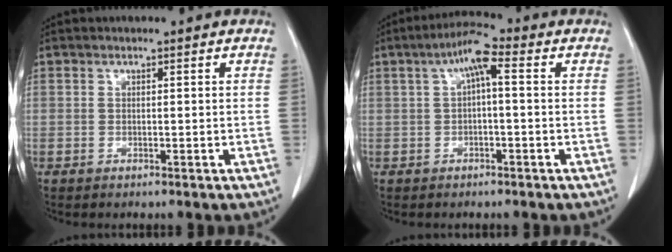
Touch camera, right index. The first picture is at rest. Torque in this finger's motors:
{"motor_torque": [0.55, -0.05, 0.17, 0.05]}